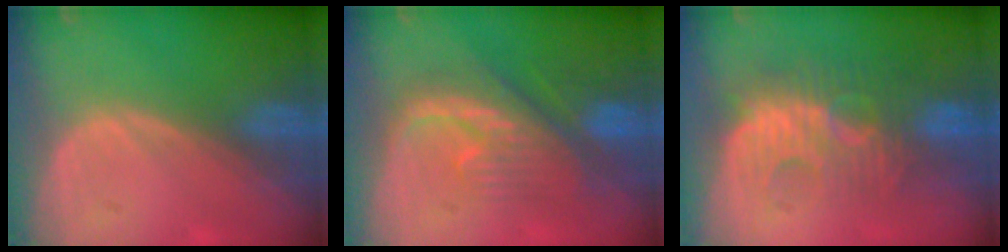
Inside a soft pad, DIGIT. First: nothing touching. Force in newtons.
{"total": 8.5, "press": 8.3, "slide": 1.5}
{"total": 9.0, "press": 8.8, "slide": 1.7}